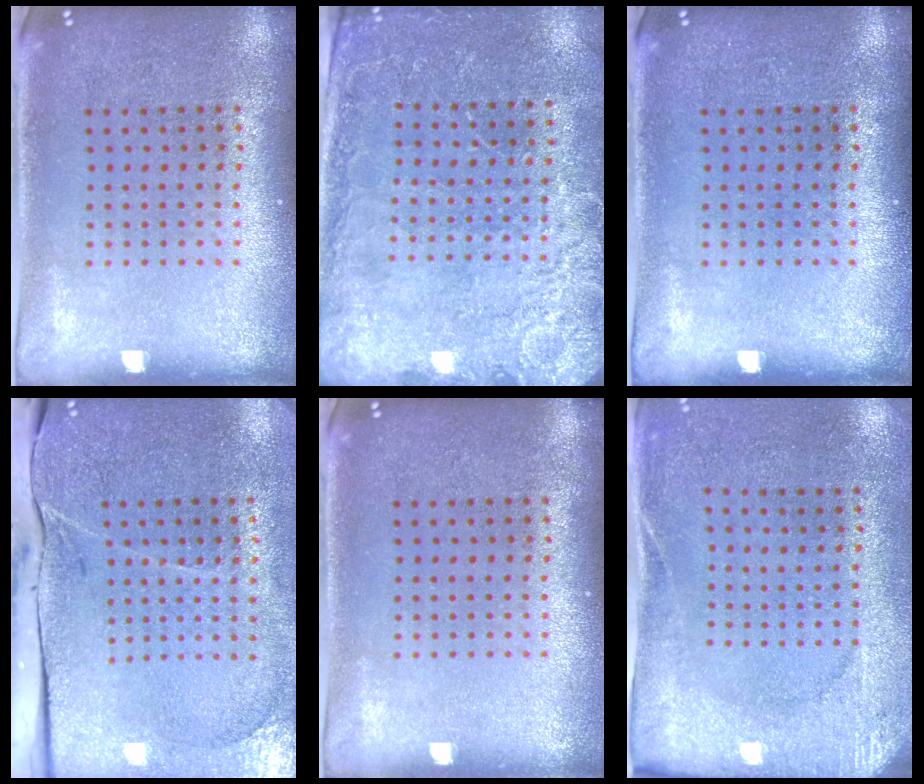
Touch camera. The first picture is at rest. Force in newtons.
{"total": 2.7, "press": 2.6, "slide": 0.3}
{"total": 0.0}
{"total": 3.4, "press": 3.2, "slide": 1.4}
{"total": 0.0}
{"total": 2.6, "press": 2.0, "slide": 1.6}